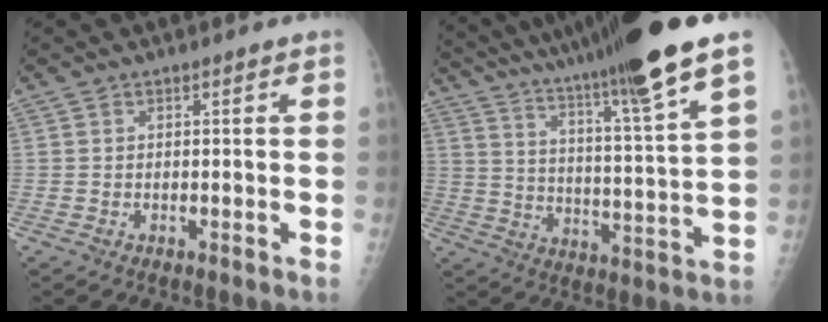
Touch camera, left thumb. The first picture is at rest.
{"total": 24.1, "force": [18.6, 0.1, 15.3], "torque": [-0.247, -0.086, 0.287]}